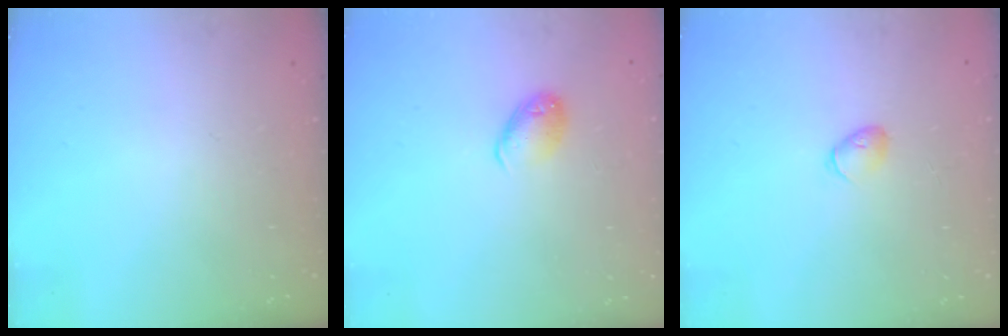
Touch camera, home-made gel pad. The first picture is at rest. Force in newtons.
{"total": 9.3, "press": 9.1, "slide": 1.6}
{"total": 5.0, "press": 4.9, "slide": 1.2}